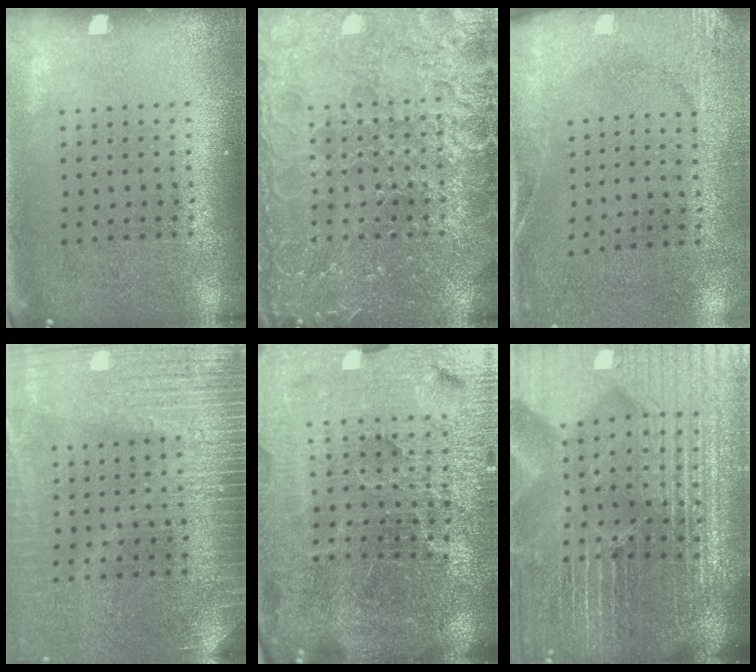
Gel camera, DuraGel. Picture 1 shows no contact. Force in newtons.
{"total": 4.7, "press": 4.6, "slide": 0.5}
{"total": 2.7, "press": 2.1, "slide": 1.6}
{"total": 3.5, "press": 3.1, "slide": 1.6}
{"total": 6.4, "press": 5.7, "slide": 2.9}
{"total": 7.2, "press": 6.3, "slide": 3.4}